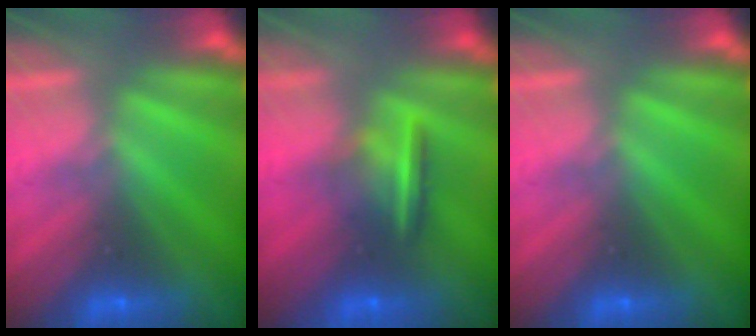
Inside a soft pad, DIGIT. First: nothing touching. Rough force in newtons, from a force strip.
{"total": 7.3}
{"total": 0.0}